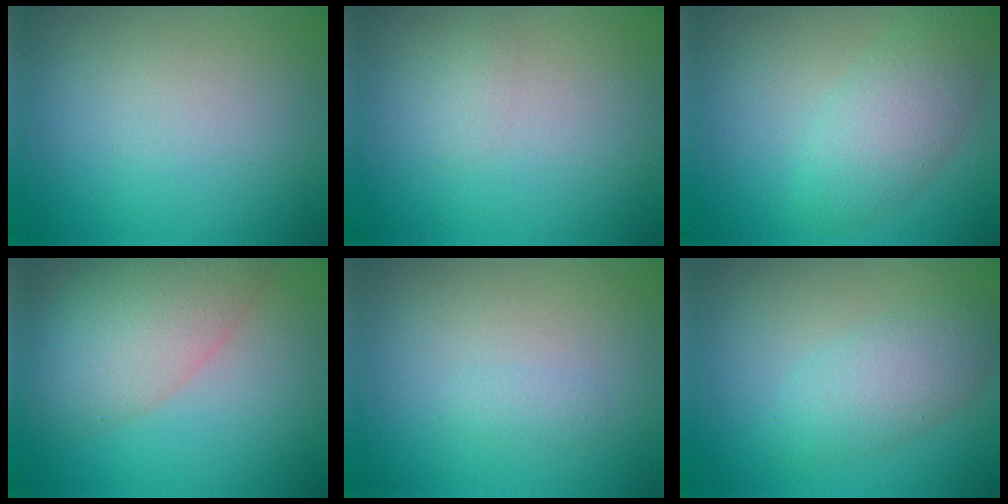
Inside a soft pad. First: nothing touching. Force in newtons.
{"total": 0.6, "press": 0.6, "slide": 0.0}
{"total": 4.2, "press": 4.2, "slide": 0.1}
{"total": 7.4, "press": 7.4, "slide": 0.3}
{"total": 0.7, "press": 0.7, "slide": 0.0}
{"total": 3.3, "press": 3.3, "slide": 0.0}